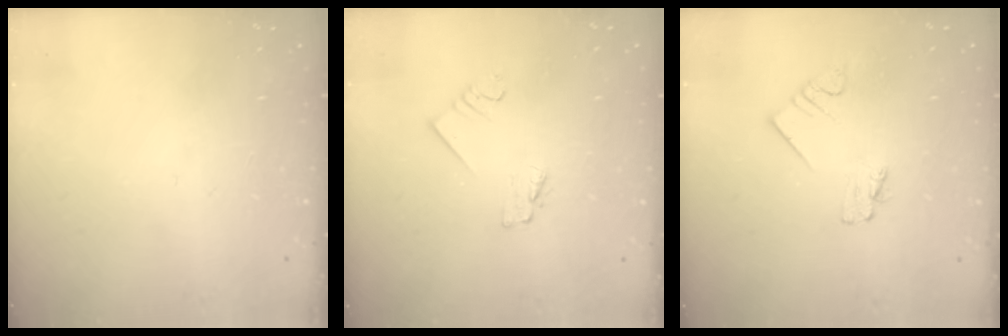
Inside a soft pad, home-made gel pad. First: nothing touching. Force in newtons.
{"total": 1.6, "press": 1.5, "slide": 0.2}
{"total": 2.0, "press": 2.0, "slide": 0.3}